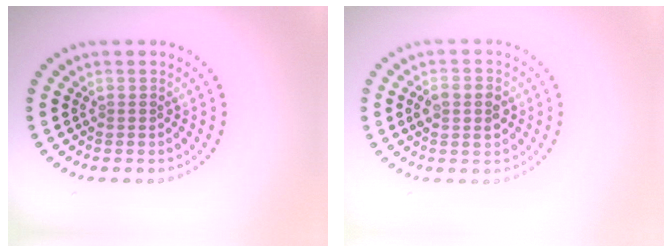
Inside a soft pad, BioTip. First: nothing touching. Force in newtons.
{"total": 2.4, "press": 2.4, "slide": 0.2}